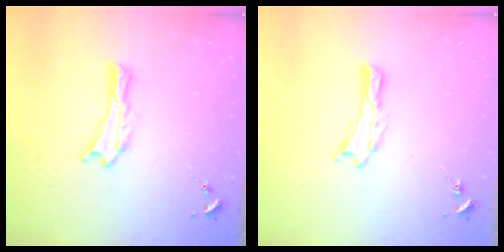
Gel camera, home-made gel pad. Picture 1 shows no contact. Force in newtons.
{"total": 0.0}